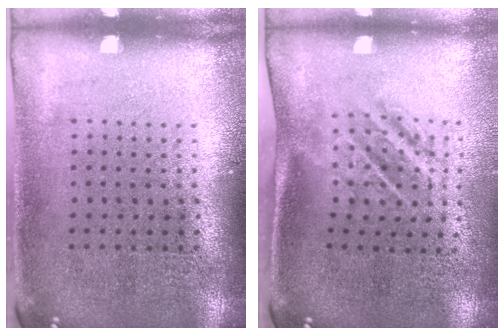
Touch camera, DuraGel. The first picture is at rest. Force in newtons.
{"total": 1.7, "press": 1.1, "slide": 1.3}